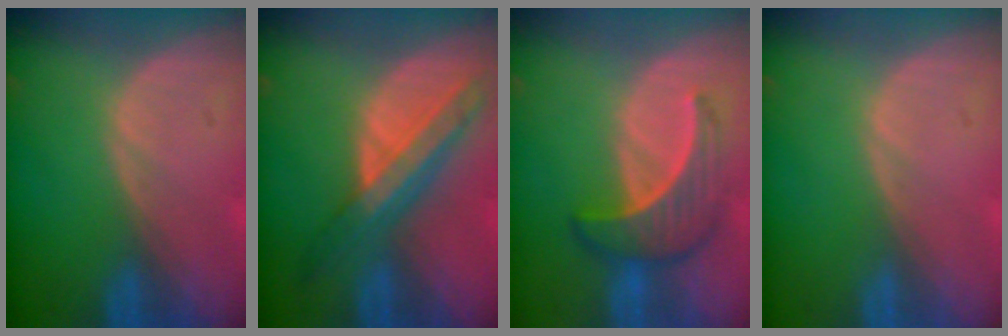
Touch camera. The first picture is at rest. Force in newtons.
{"total": 8.5, "press": 7.3, "slide": 4.3}
{"total": 6.7, "press": 6.4, "slide": 1.9}
{"total": 0.0}